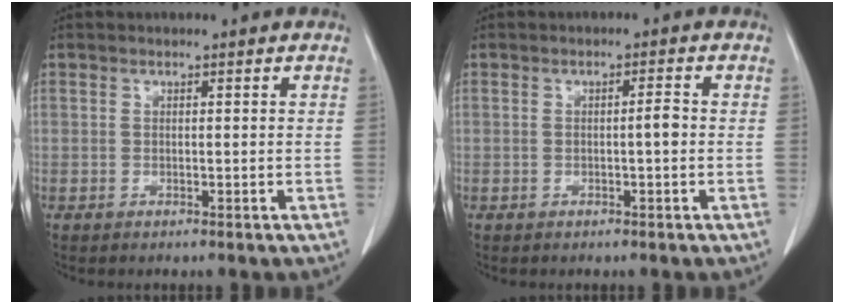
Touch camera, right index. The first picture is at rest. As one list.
[{"total": 1.7, "force": [-0.2, 0.1, 1.7], "torque": [-0.027, 0.002, -0.003]}]